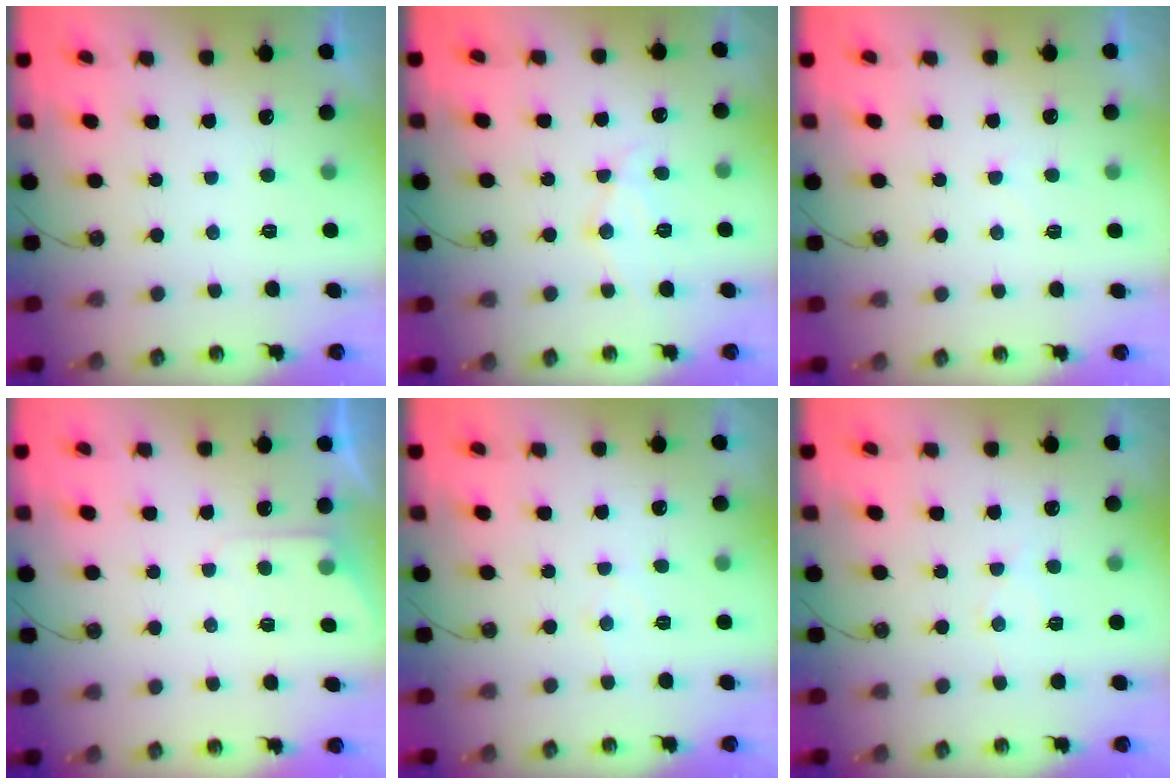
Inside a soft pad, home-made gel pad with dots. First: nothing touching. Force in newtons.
{"total": 9.6, "press": 9.6, "slide": 0.8}
{"total": 4.1, "press": 4.0, "slide": 0.6}
{"total": 4.2, "press": 4.2, "slide": 0.7}
{"total": 3.9, "press": 3.9, "slide": 0.5}
{"total": 6.8, "press": 6.7, "slide": 0.6}